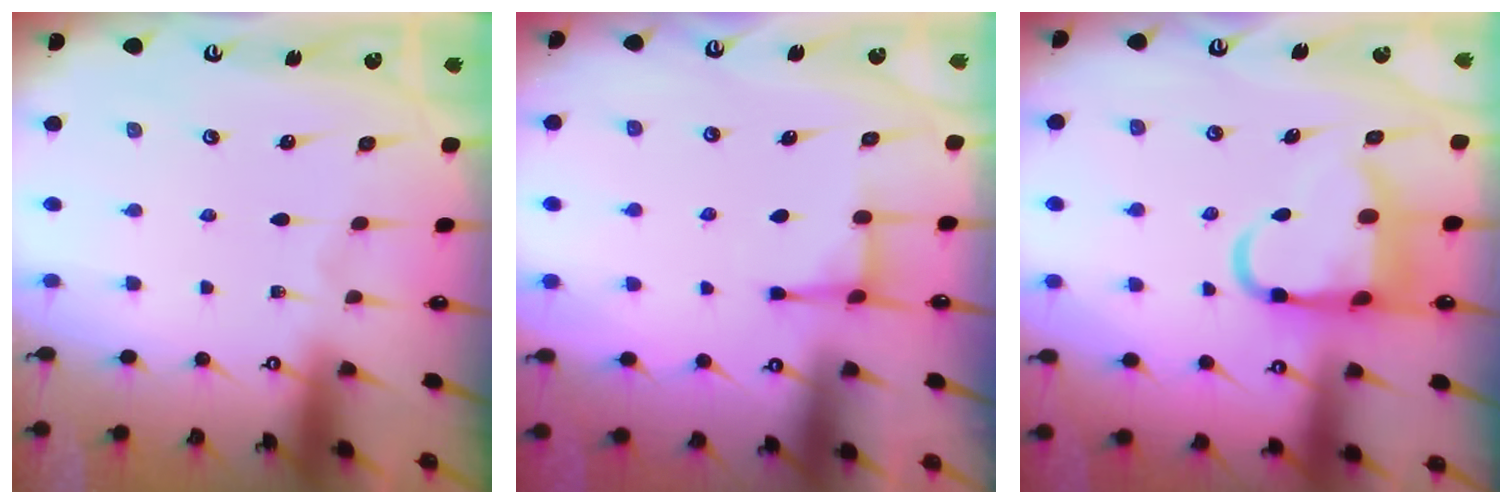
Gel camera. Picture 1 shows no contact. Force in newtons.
{"total": 3.4, "press": 3.4, "slide": 0.5}
{"total": 11.0, "press": 10.8, "slide": 2.0}